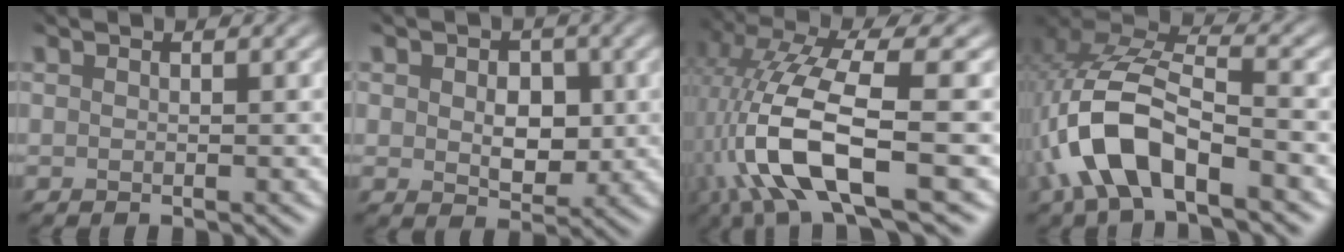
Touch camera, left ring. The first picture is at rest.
{"total": 2.8, "force": [-1.4, 2.0, 1.3], "torque": [-0.046, -0.027, 0.008]}
{"total": 9.3, "force": [-5.3, 2.1, 7.3], "torque": [-0.179, -0.013, -0.067]}
{"total": 8.1, "force": [-5.7, 2.7, 5.1], "torque": [-0.155, -0.010, -0.082]}